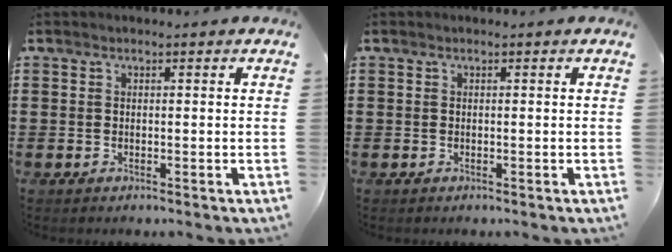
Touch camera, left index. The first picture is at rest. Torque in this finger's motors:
{"motor_torque": [0.00, 0.00, 0.00, 0.00]}